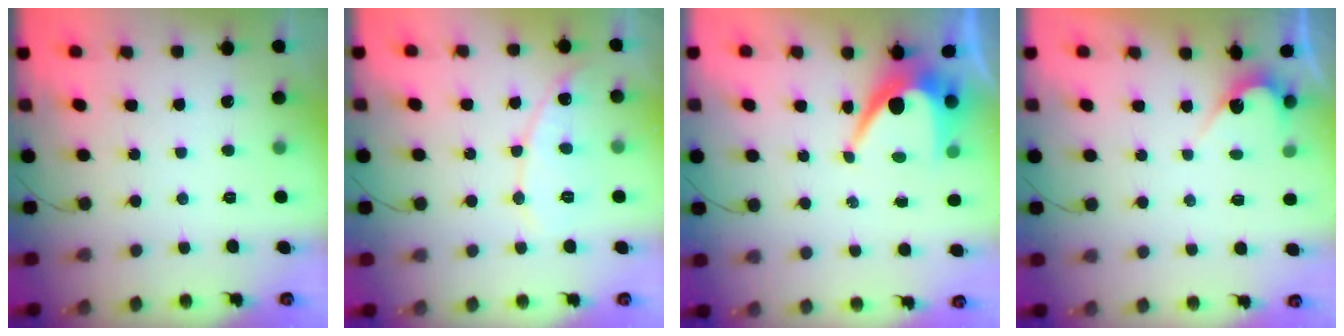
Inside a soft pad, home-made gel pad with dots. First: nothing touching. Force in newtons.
{"total": 9.2, "press": 9.2, "slide": 0.9}
{"total": 7.6, "press": 7.5, "slide": 0.7}
{"total": 3.6, "press": 3.6, "slide": 0.2}